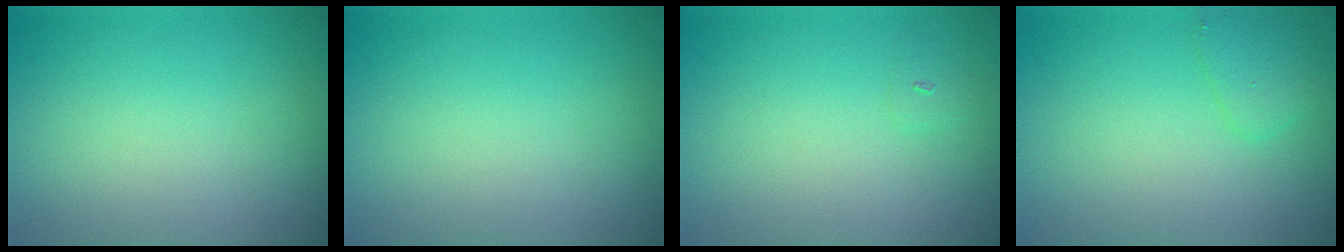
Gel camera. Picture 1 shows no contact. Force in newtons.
{"total": 0.0}
{"total": 0.6, "press": 0.6, "slide": 0.1}
{"total": 1.6, "press": 1.6, "slide": 0.1}